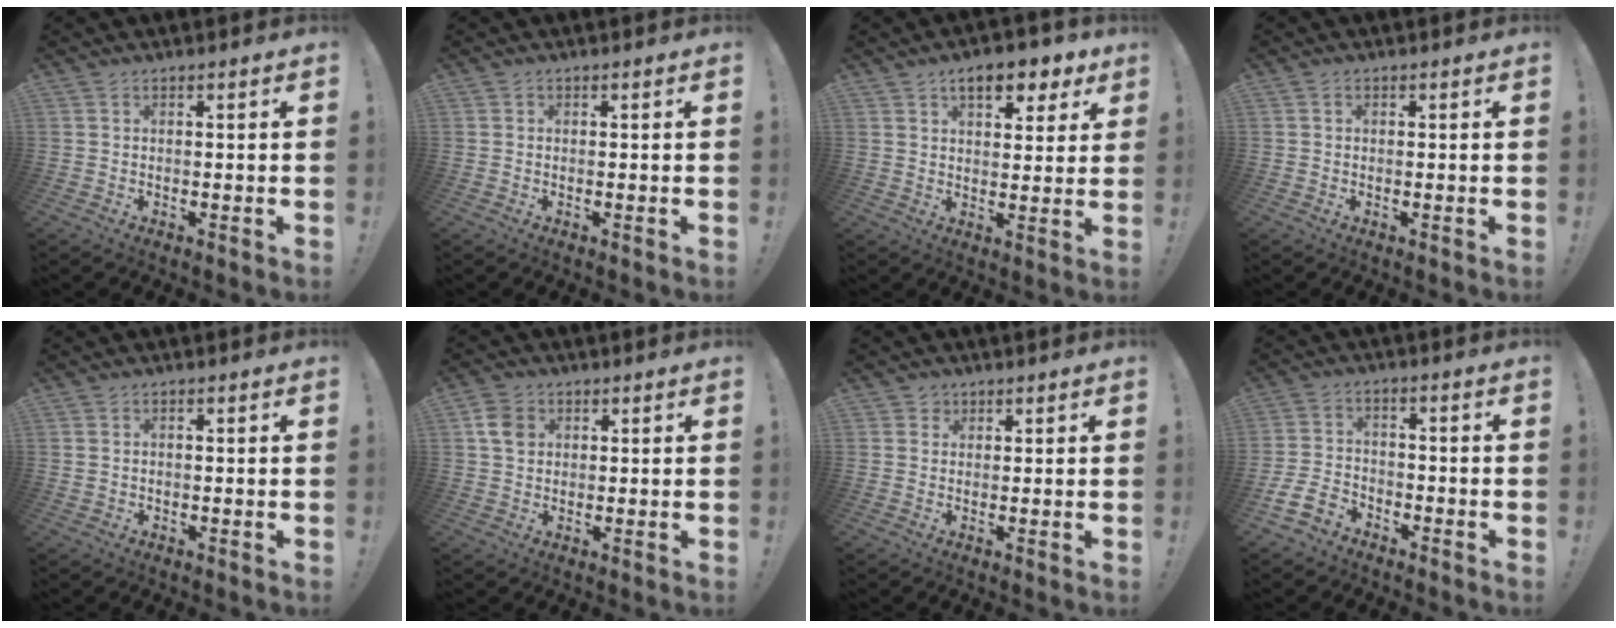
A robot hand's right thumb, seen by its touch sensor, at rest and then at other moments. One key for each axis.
{"total": 0.0}
{"total": 8.9, "fx": 5.2, "fy": 4.1, "fz": 5.8, "tx": -0.074, "ty": -0.022, "tz": 0.089}
{"total": 0.7, "fx": 0.0, "fy": 0.7, "fz": 0.2, "tx": -0.010, "ty": 0.006, "tz": 0.001}
{"total": 1.0, "fx": -0.4, "fy": 0.9, "fz": 0.4, "tx": -0.008, "ty": 0.005, "tz": -0.007}
{"total": 6.4, "fx": 1.8, "fy": 5.3, "fz": 3.1, "tx": -0.039, "ty": 0.005, "tz": 0.035}
{"total": 2.1, "fx": 1.0, "fy": 1.8, "fz": 0.3, "tx": -0.004, "ty": -0.003, "tz": 0.017}
{"total": 8.2, "fx": -6.0, "fy": 4.8, "fz": 3.1, "tx": -0.074, "ty": 0.023, "tz": -0.112}